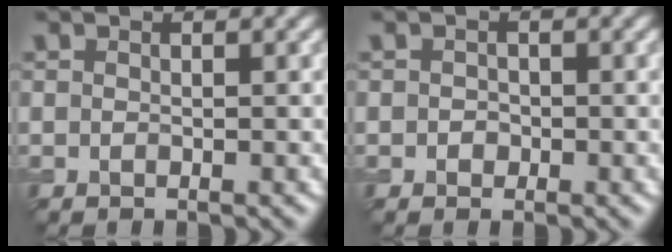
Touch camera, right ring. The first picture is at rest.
{"total": 0.6, "force": [0.0, 0.6, 0.1], "torque": [-0.003, 0.001, -0.001]}